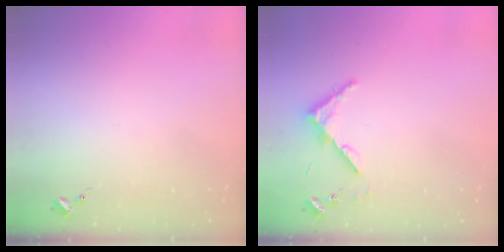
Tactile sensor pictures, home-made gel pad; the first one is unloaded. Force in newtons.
{"total": 4.6, "press": 4.6, "slide": 0.4}